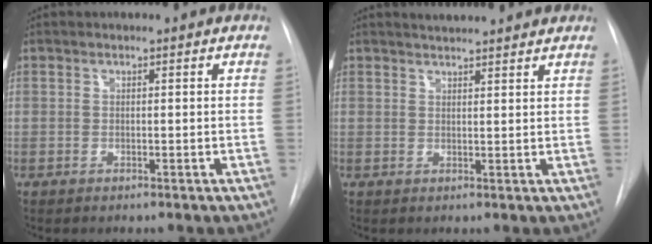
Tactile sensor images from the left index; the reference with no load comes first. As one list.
[{"total": 7.1, "force": [6.6, 0.7, 2.6], "torque": [-0.039, 0.017, 0.080]}]